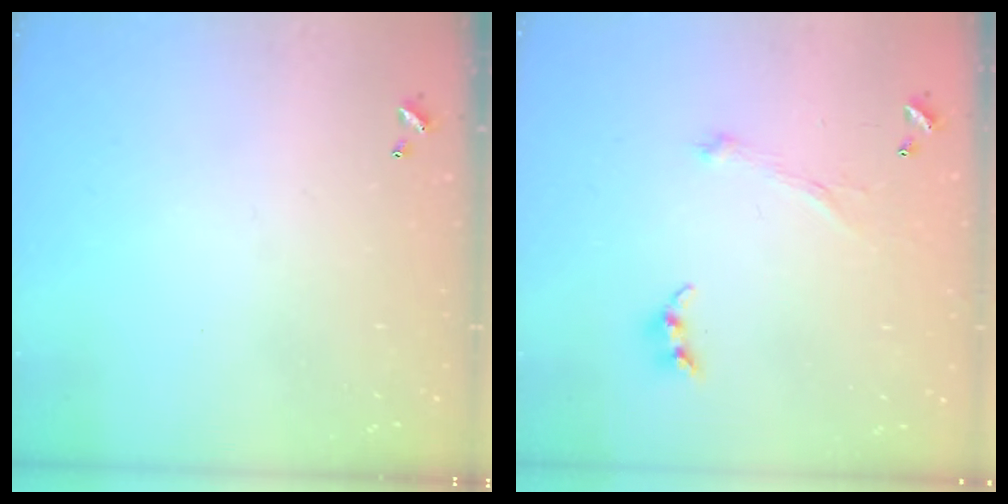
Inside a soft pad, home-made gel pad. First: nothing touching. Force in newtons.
{"total": 2.1, "press": 2.0, "slide": 0.7}